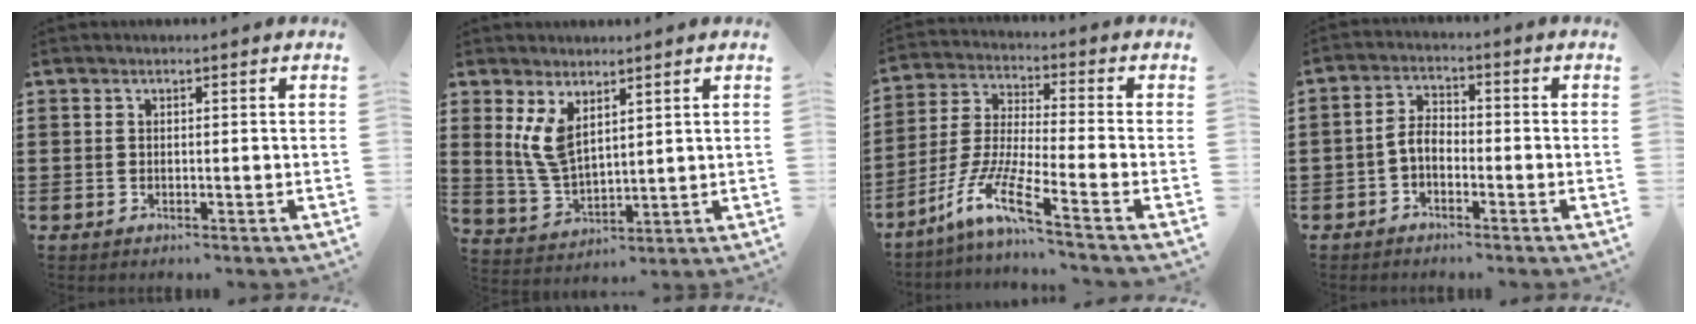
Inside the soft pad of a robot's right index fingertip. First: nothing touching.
{"total": 6.6, "force": [3.1, 3.2, 4.9], "torque": [-0.126, -0.010, 0.052]}
{"total": 9.2, "force": [-6.4, 0.4, 6.6], "torque": [-0.168, -0.022, -0.137]}
{"total": 3.5, "force": [-1.6, 2.0, 2.4], "torque": [-0.060, 0.004, -0.037]}